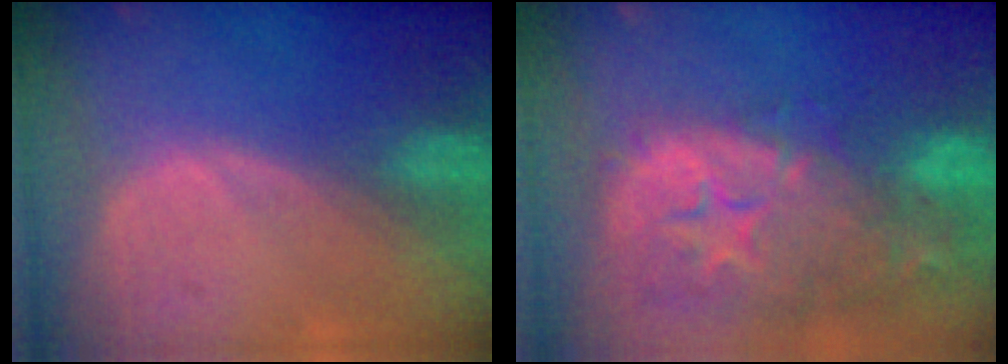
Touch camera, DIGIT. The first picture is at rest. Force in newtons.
{"total": 14.7, "press": 11.8, "slide": 8.8}